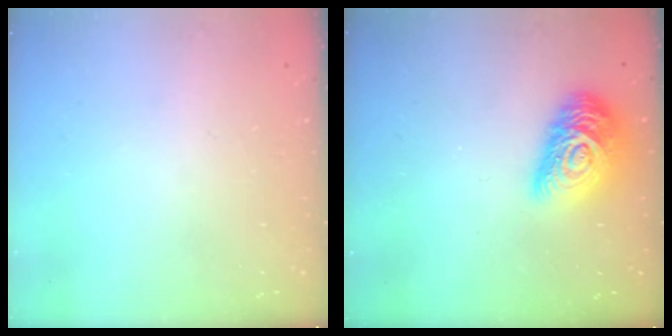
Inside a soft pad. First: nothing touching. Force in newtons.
{"total": 15.1, "press": 15.0, "slide": 1.0}